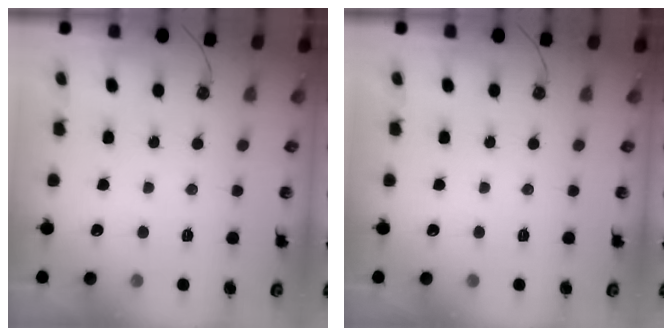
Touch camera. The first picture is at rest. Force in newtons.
{"total": 0.0}